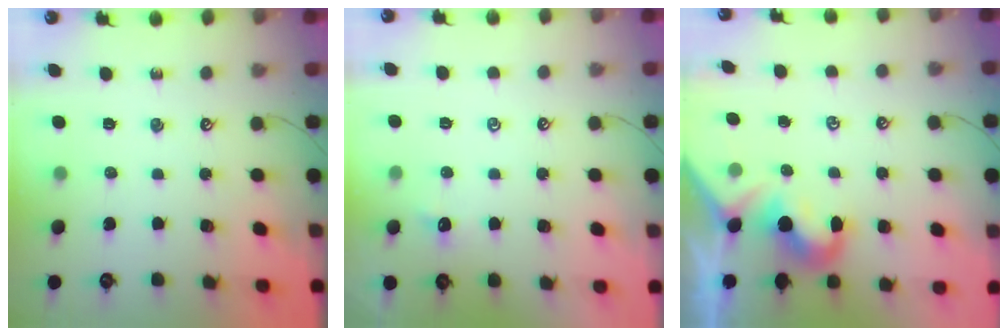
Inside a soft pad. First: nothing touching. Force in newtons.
{"total": 2.3, "press": 2.2, "slide": 0.3}
{"total": 2.0, "press": 1.8, "slide": 0.9}